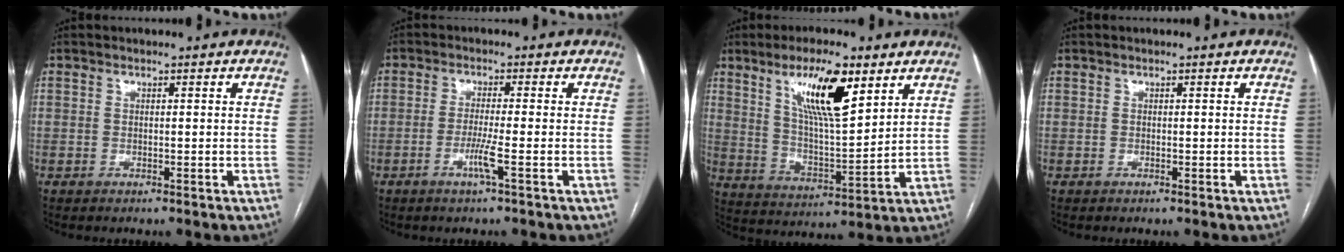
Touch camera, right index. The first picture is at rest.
{"total": 3.5, "force": [-1.5, -0.6, 3.1], "torque": [-0.062, -0.007, -0.033]}
{"total": 12.9, "force": [7.1, 2.6, 10.5], "torque": [-0.189, -0.001, 0.129]}
{"total": 0.0}